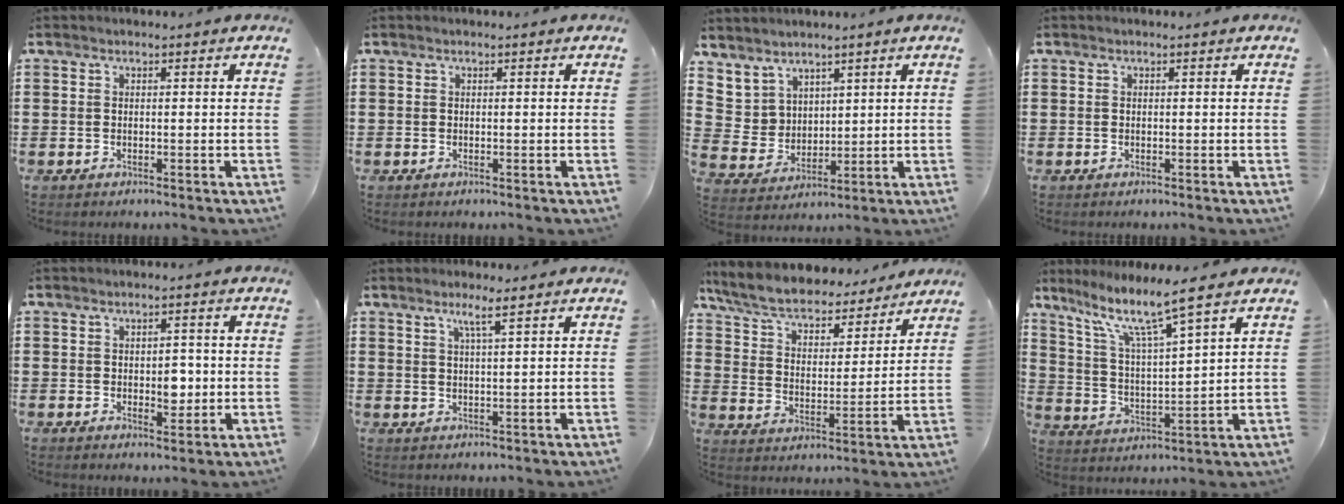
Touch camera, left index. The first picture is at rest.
{"total": 0.0}
{"total": 5.0, "force": [3.4, 3.7, -0.3], "torque": [-0.024, -0.011, 0.066]}
{"total": 0.0}
{"total": 3.7, "force": [-0.3, 2.3, 2.9], "torque": [-0.044, -0.001, -0.010]}
{"total": 2.8, "force": [1.9, -0.2, 2.1], "torque": [-0.046, -0.001, 0.033]}
{"total": 7.2, "force": [6.6, 1.3, 2.5], "torque": [-0.079, -0.041, 0.113]}
{"total": 8.0, "force": [6.0, 0.5, 5.4], "torque": [-0.129, -0.036, 0.095]}